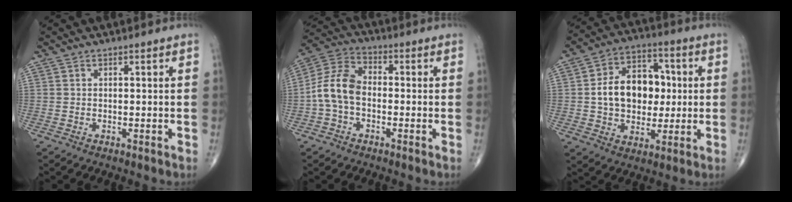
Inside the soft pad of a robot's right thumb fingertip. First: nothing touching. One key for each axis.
{"total": 9.4, "fx": -1.5, "fy": 6.2, "fz": 6.9, "tx": -0.133, "ty": 0.031, "tz": -0.043}
{"total": 15.0, "fx": 0.8, "fy": 10.8, "fz": 10.3, "tx": -0.126, "ty": 0.020, "tz": 0.013}